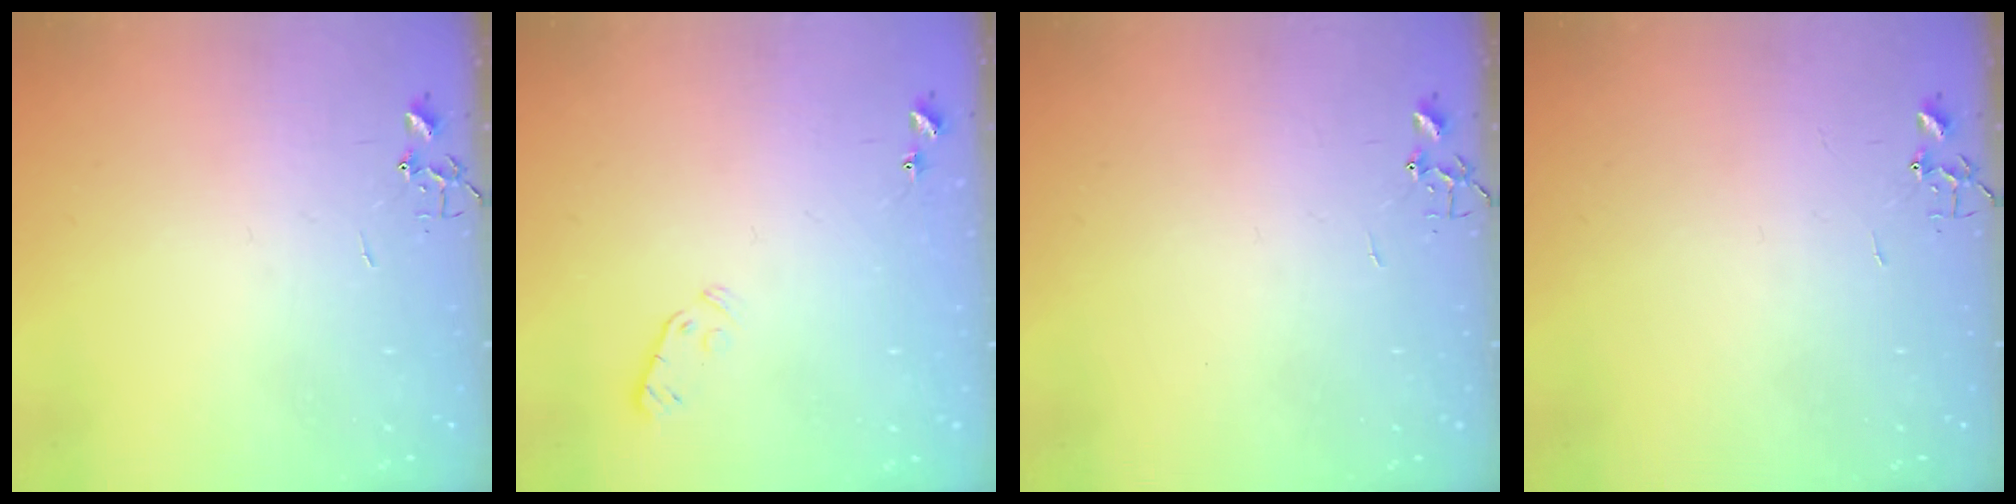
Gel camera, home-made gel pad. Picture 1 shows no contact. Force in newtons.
{"total": 3.8, "press": 3.7, "slide": 0.7}
{"total": 0.0}
{"total": 0.0}